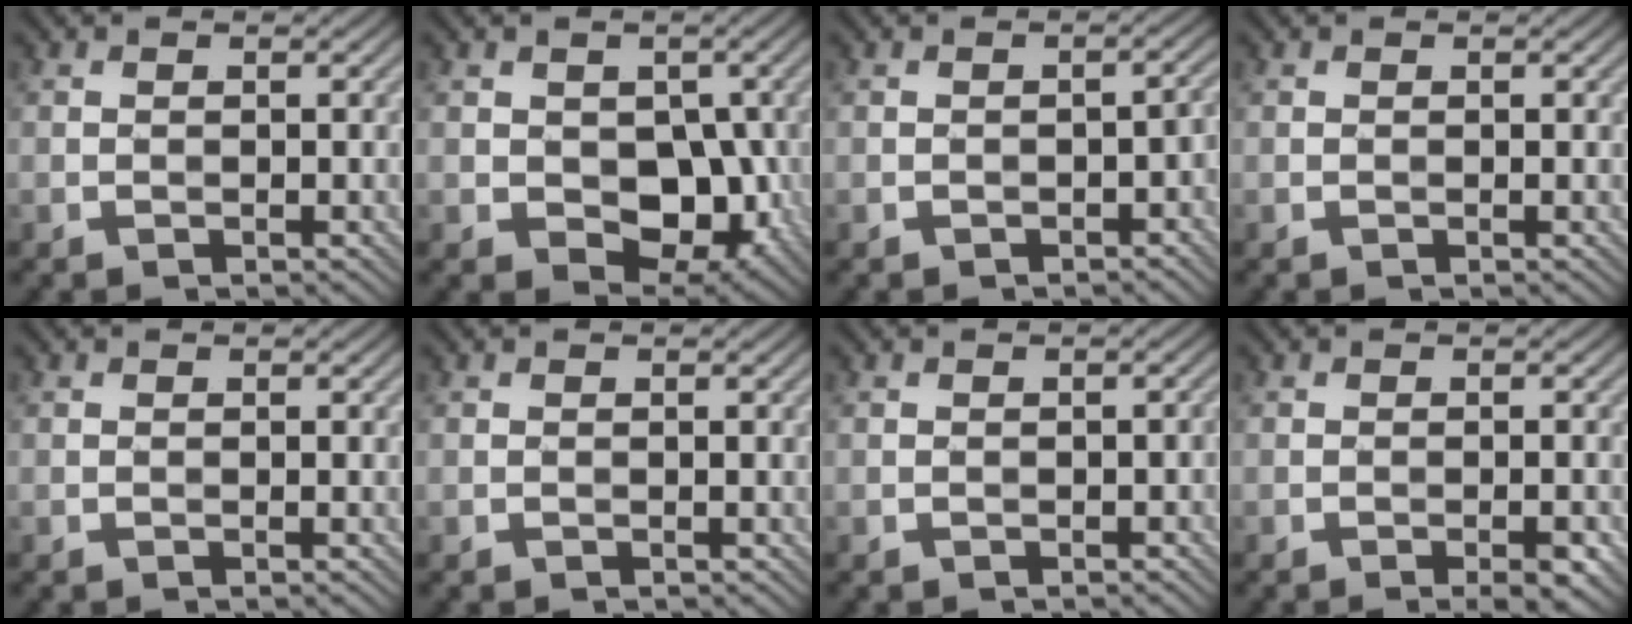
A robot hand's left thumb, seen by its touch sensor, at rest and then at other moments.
{"total": 7.3, "force": [-0.9, 5.3, 5.0], "torque": [-0.082, -0.018, -0.008]}
{"total": 2.3, "force": [-1.2, 1.2, 1.6], "torque": [-0.025, -0.003, -0.014]}
{"total": 0.0}
{"total": 0.0}
{"total": 0.0}
{"total": 0.6, "force": [-0.4, 0.3, 0.3], "torque": [-0.007, -0.003, -0.004]}
{"total": 1.6, "force": [-1.0, 0.1, 1.2], "torque": [-0.019, 0.004, -0.016]}